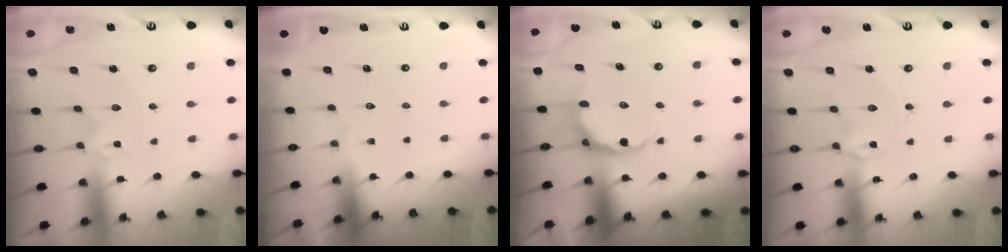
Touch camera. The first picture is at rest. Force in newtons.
{"total": 0.0}
{"total": 7.7, "press": 7.5, "slide": 1.6}
{"total": 0.9, "press": 0.8, "slide": 0.2}